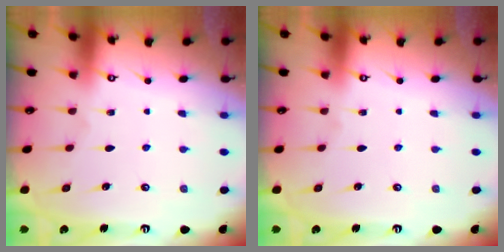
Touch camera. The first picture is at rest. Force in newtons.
{"total": 0.0}